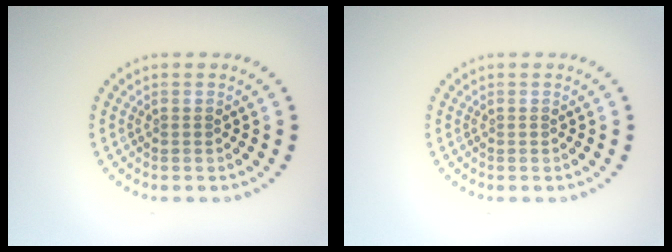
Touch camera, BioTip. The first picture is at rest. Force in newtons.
{"total": 0.0}